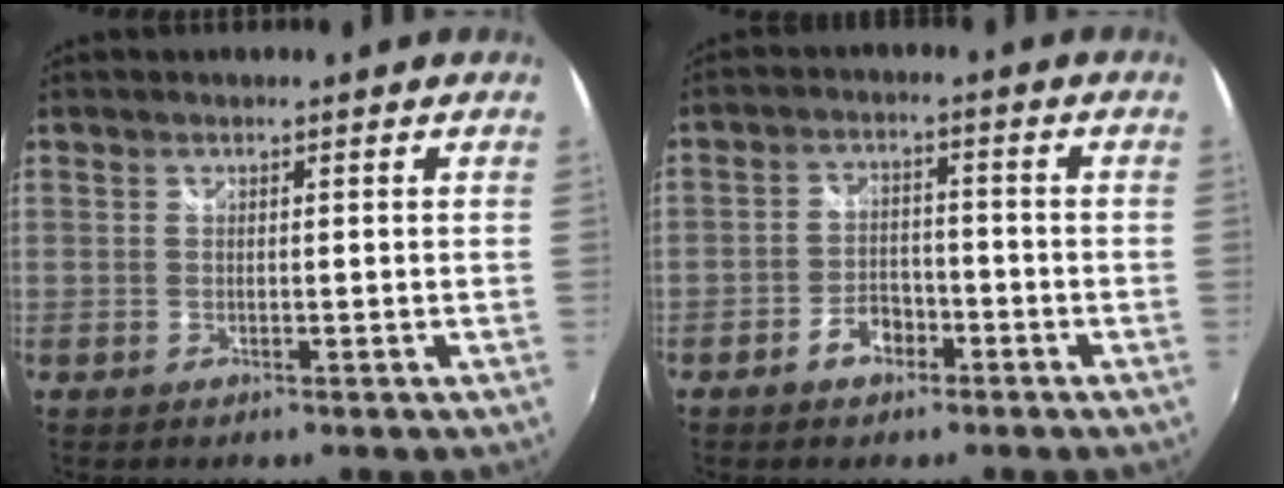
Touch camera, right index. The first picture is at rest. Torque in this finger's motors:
{"motor_torque": [0.66, -0.25, 0.34, 0.04]}